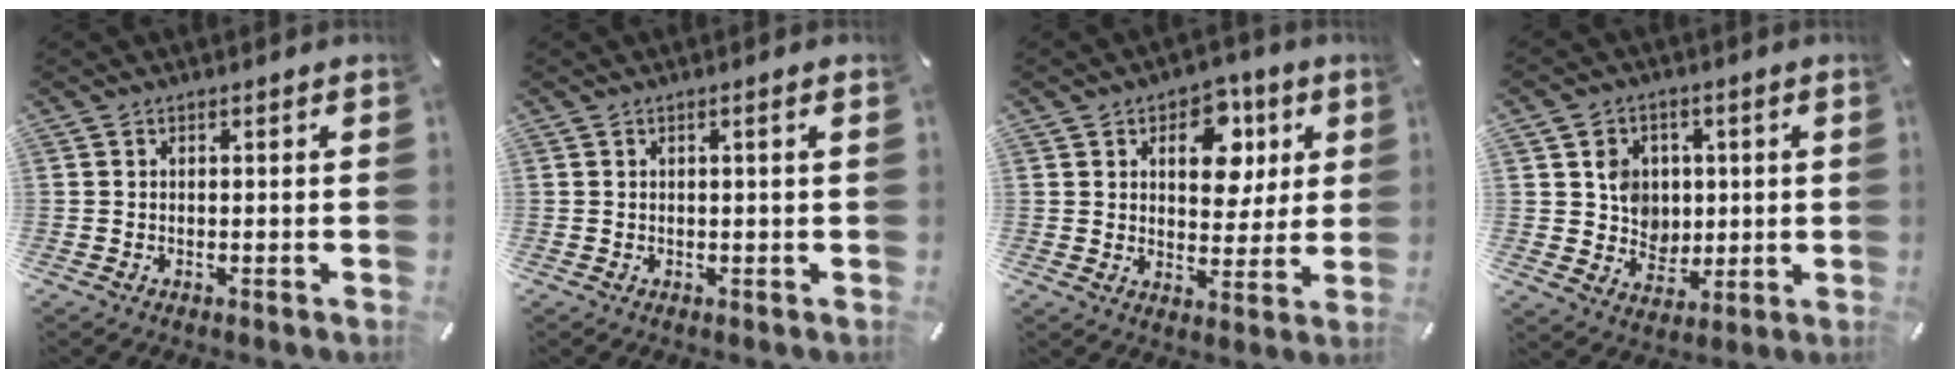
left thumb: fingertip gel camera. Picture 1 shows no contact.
{"total": 1.3, "force": [0.3, 0.0, 1.3], "torque": [-0.023, -0.002, 0.004]}
{"total": 11.3, "force": [4.2, 8.0, 6.9], "torque": [-0.080, -0.007, 0.068]}
{"total": 7.9, "force": [1.6, 7.5, 1.9], "torque": [-0.028, 0.000, 0.032]}